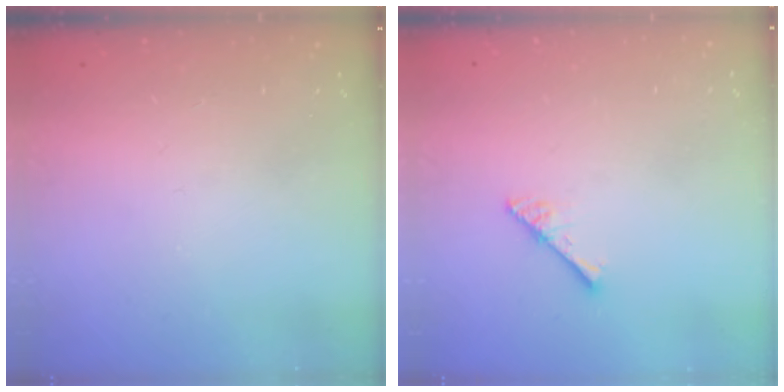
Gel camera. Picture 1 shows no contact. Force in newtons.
{"total": 2.9, "press": 2.9, "slide": 0.2}